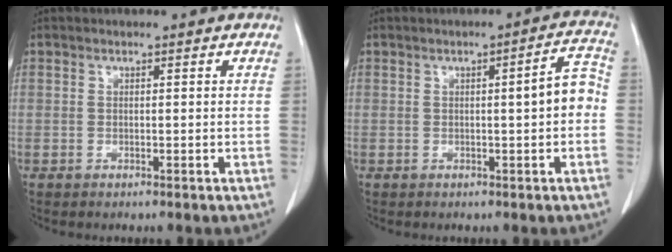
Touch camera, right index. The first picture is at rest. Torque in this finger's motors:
{"motor_torque": [0.42, 0.10, 0.10, 0.04]}